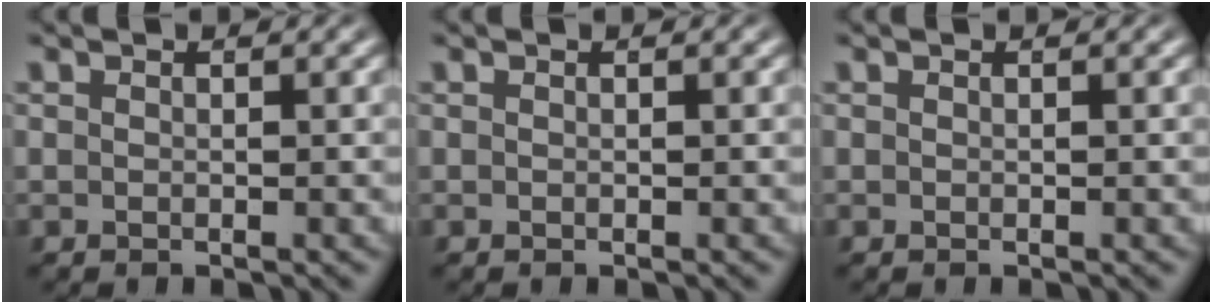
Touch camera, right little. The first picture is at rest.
{"total": 0.0}
{"total": 0.0}